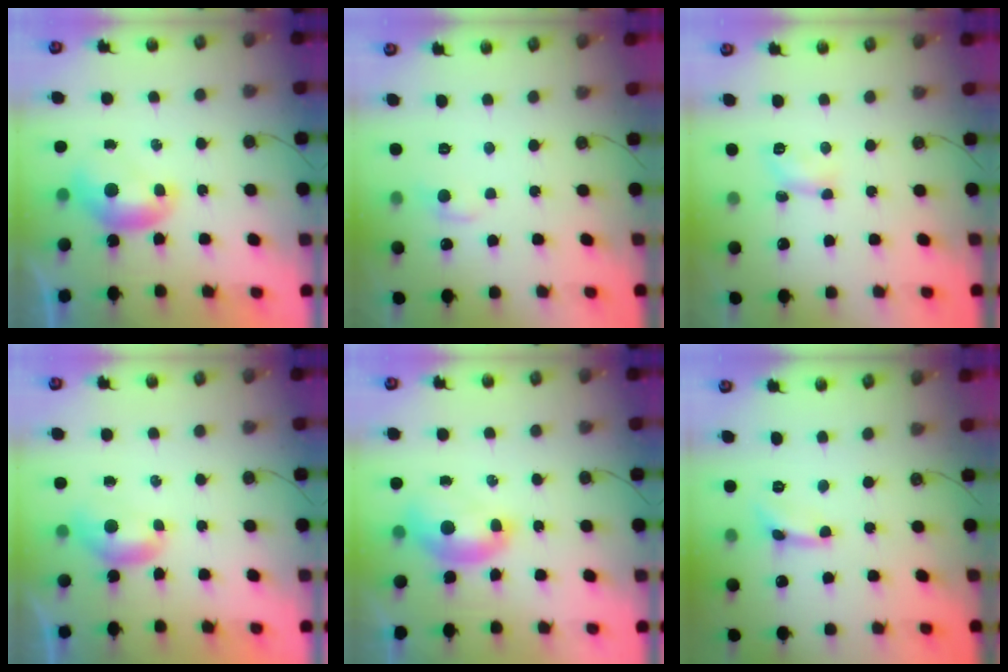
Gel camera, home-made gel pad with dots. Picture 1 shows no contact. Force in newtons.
{"total": 0.8, "press": 0.4, "slide": 0.6}
{"total": 2.9, "press": 2.9, "slide": 0.5}
{"total": 1.7, "press": 1.6, "slide": 0.4}
{"total": 2.0, "press": 1.9, "slide": 0.6}
{"total": 1.6, "press": 1.5, "slide": 0.4}